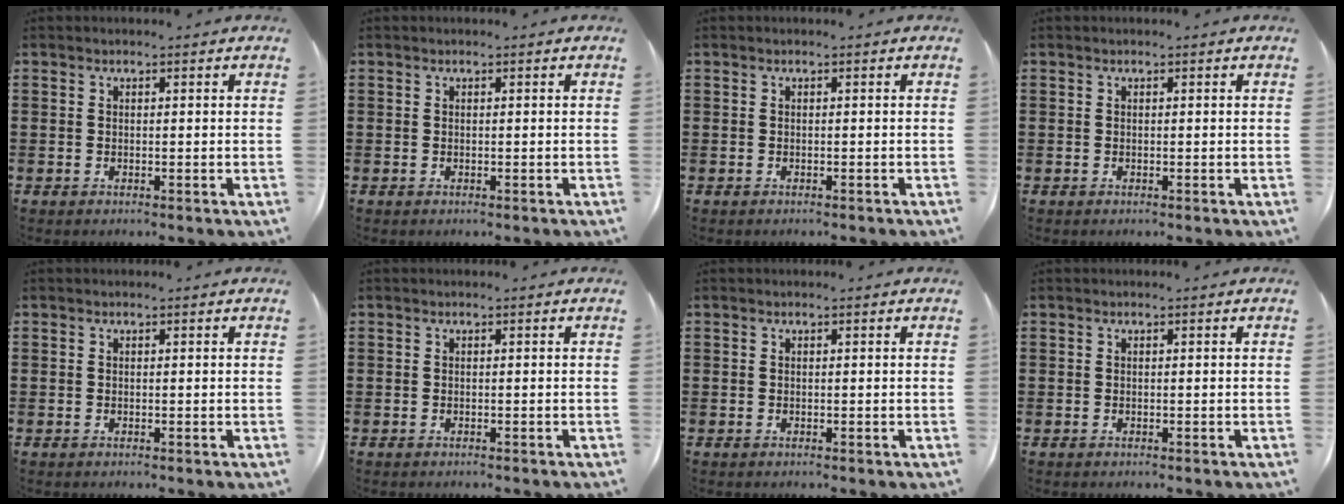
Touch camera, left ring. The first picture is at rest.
{"total": 0.0}
{"total": 0.0}
{"total": 0.0}
{"total": 0.0}
{"total": 0.0}
{"total": 0.0}
{"total": 0.0}